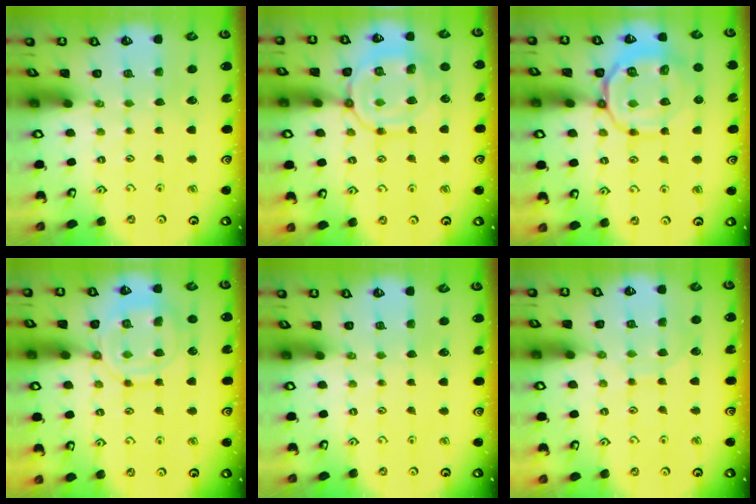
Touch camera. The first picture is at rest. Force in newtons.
{"total": 13.7, "press": 13.7, "slide": 1.2}
{"total": 12.6, "press": 12.5, "slide": 1.8}
{"total": 14.4, "press": 14.3, "slide": 1.2}
{"total": 0.0}
{"total": 6.4, "press": 6.4, "slide": 0.2}